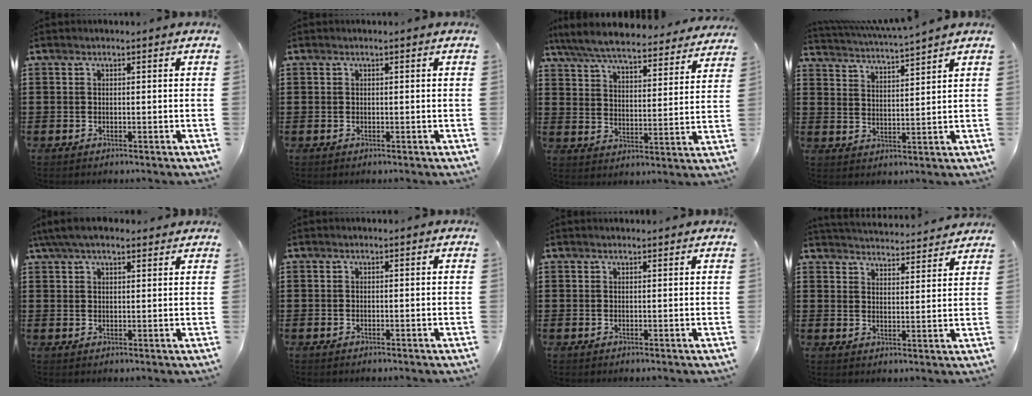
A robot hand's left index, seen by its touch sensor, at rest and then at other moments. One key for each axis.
{"total": 0.0}
{"total": 6.9, "fx": 6.6, "fy": 0.4, "fz": 2.1, "tx": -0.070, "ty": -0.039, "tz": 0.114}
{"total": 3.9, "fx": 3.8, "fy": -0.6, "fz": 0.7, "tx": -0.031, "ty": -0.028, "tz": 0.063}
{"total": 4.8, "fx": 3.7, "fy": 1.4, "fz": 2.7, "tx": -0.061, "ty": 0.003, "tz": 0.069}
{"total": 0.0}
{"total": 0.7, "fx": 0.7, "fy": 0.0, "fz": 0.1, "tx": -0.004, "ty": -0.001, "tz": 0.015}
{"total": 4.1, "fx": 4.0, "fy": -0.3, "fz": 0.2, "tx": -0.020, "ty": -0.028, "tz": 0.070}